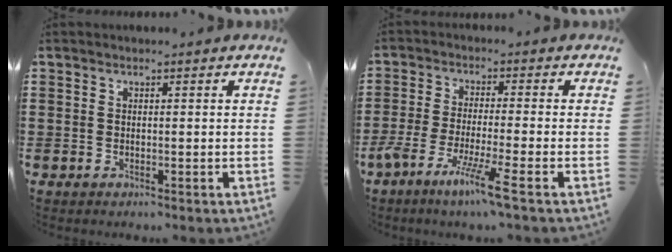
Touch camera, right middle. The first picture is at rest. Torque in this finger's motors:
{"motor_torque": [1.47, -0.67, 0.60, 0.14]}